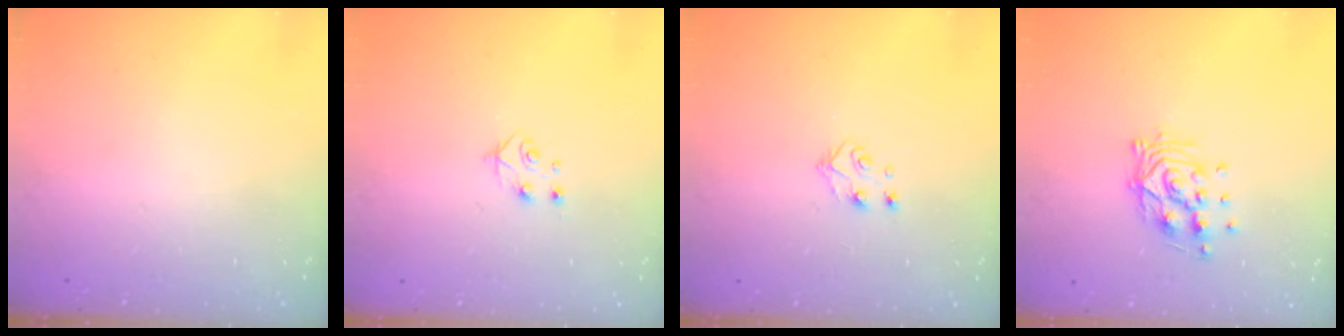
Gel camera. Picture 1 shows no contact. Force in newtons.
{"total": 5.0, "press": 4.9, "slide": 0.5}
{"total": 4.7, "press": 4.7, "slide": 0.4}
{"total": 10.6, "press": 10.6, "slide": 0.9}